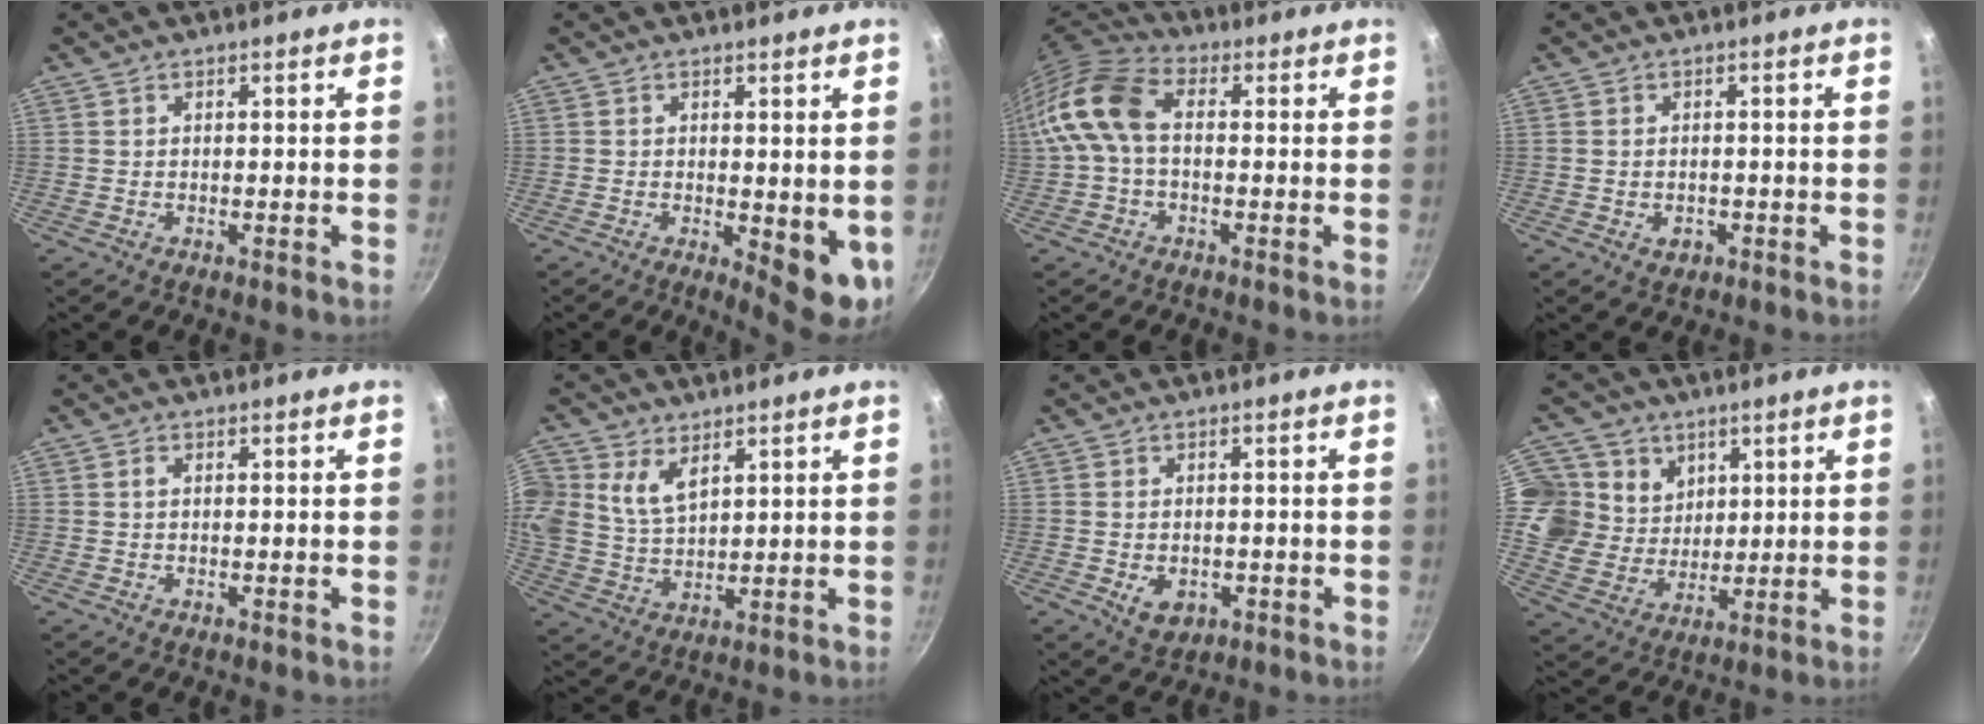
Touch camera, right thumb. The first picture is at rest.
{"total": 7.4, "force": [-0.2, 3.0, 6.7], "torque": [-0.077, -0.011, 0.004]}
{"total": 11.3, "force": [-0.2, 7.0, 8.9], "torque": [-0.168, 0.033, -0.023]}
{"total": 2.2, "force": [-0.8, 1.7, 1.3], "torque": [-0.018, 0.003, -0.008]}
{"total": 0.7, "force": [0.1, 0.5, 0.5], "torque": [-0.008, 0.005, 0.000]}
{"total": 8.7, "force": [4.0, 5.9, 5.0], "torque": [-0.097, -0.015, 0.080]}
{"total": 4.9, "force": [-1.4, 3.5, 3.1], "torque": [-0.037, 0.001, -0.012]}
{"total": 12.6, "force": [5.1, 10.7, 4.2], "torque": [-0.045, -0.030, 0.094]}